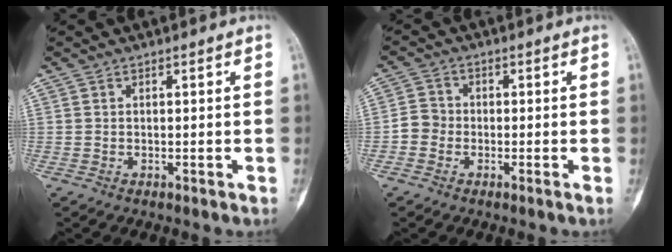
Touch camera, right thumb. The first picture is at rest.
{"total": 3.2, "force": [-1.3, 2.6, 1.4], "torque": [-0.016, 0.007, -0.039]}